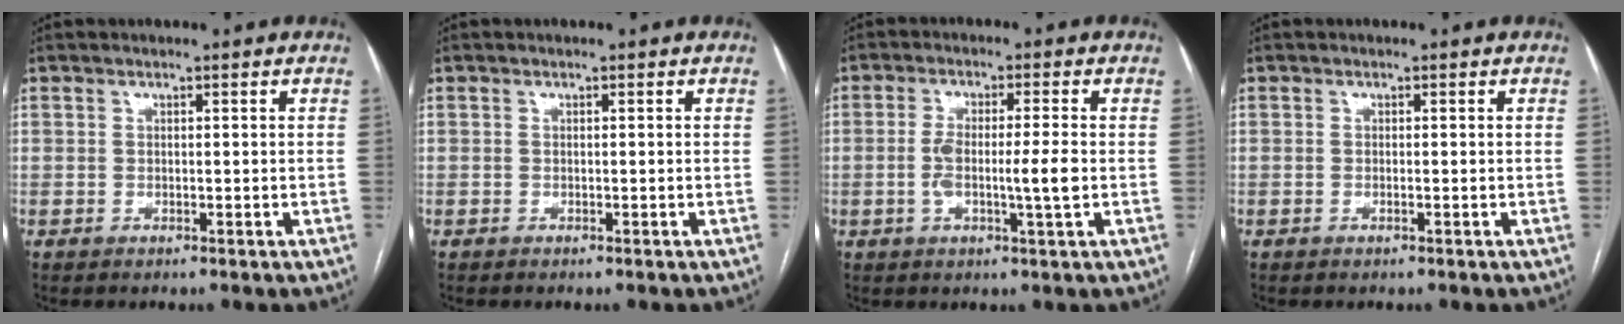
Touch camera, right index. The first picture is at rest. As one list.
[{"total": 0.0}, {"total": 6.2, "force": [-0.9, 0.1, 6.1], "torque": [-0.115, 0.001, -0.016]}, {"total": 0.0}]